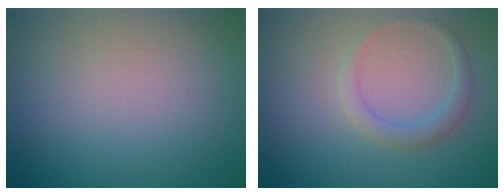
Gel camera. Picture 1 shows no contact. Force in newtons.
{"total": 1.7, "press": 1.7, "slide": 0.2}